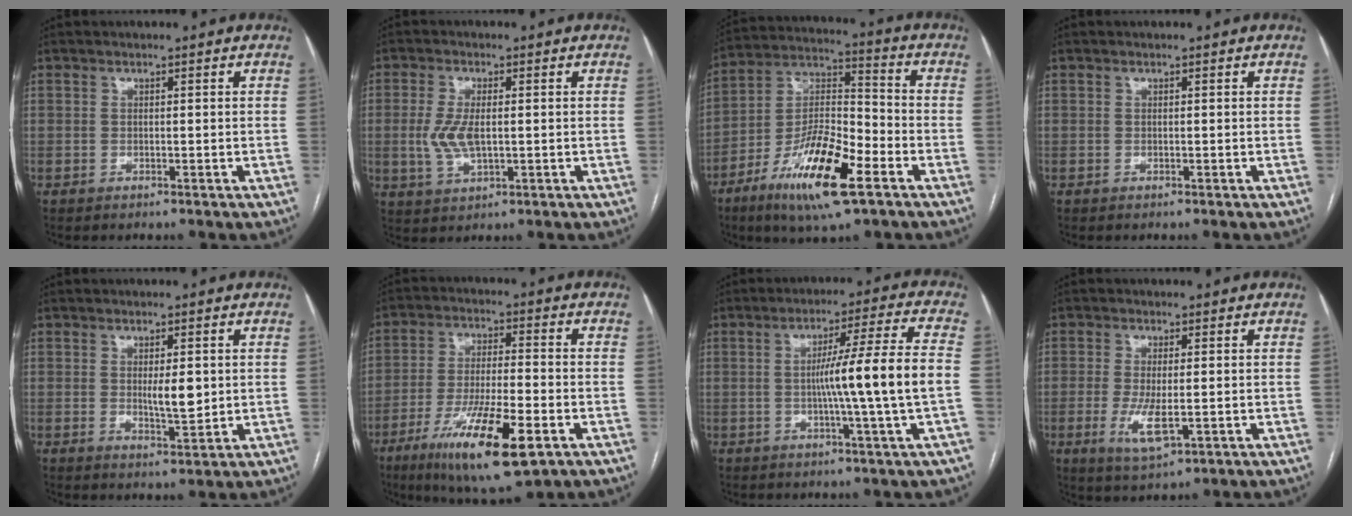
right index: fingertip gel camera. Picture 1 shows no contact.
{"total": 5.7, "force": [-0.1, 2.2, 5.3], "torque": [-0.122, -0.002, 0.002]}
{"total": 16.1, "force": [-8.4, 3.4, 13.3], "torque": [-0.255, -0.010, -0.146]}
{"total": 0.0}
{"total": 4.3, "force": [0.4, 1.2, 4.1], "torque": [-0.066, -0.007, 0.008]}
{"total": 15.3, "force": [-7.5, 2.5, 13.1], "torque": [-0.243, -0.030, -0.123]}
{"total": 11.7, "force": [-1.2, -2.1, 11.5], "torque": [-0.183, 0.002, -0.018]}
{"total": 5.8, "force": [-1.3, 1.5, 5.4], "torque": [-0.111, -0.014, -0.020]}